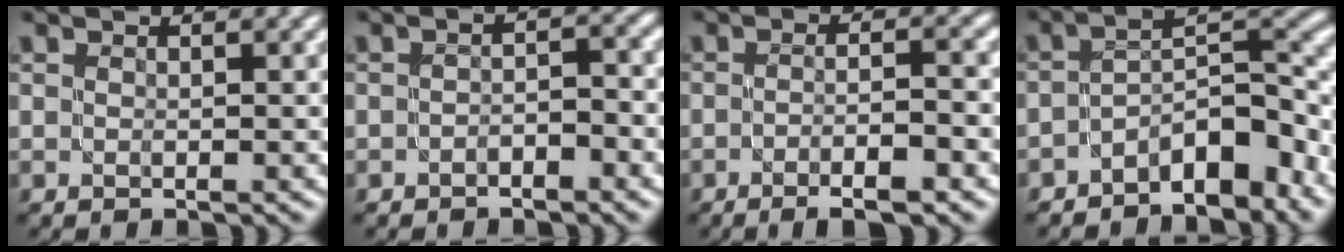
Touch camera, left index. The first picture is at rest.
{"total": 1.9, "force": [-1.2, 0.6, 1.3], "torque": [-0.020, 0.007, -0.023]}
{"total": 5.2, "force": [-2.3, 1.0, 4.6], "torque": [-0.066, 0.003, -0.033]}
{"total": 7.3, "force": [-4.3, 3.0, 5.1], "torque": [-0.057, 0.009, -0.081]}